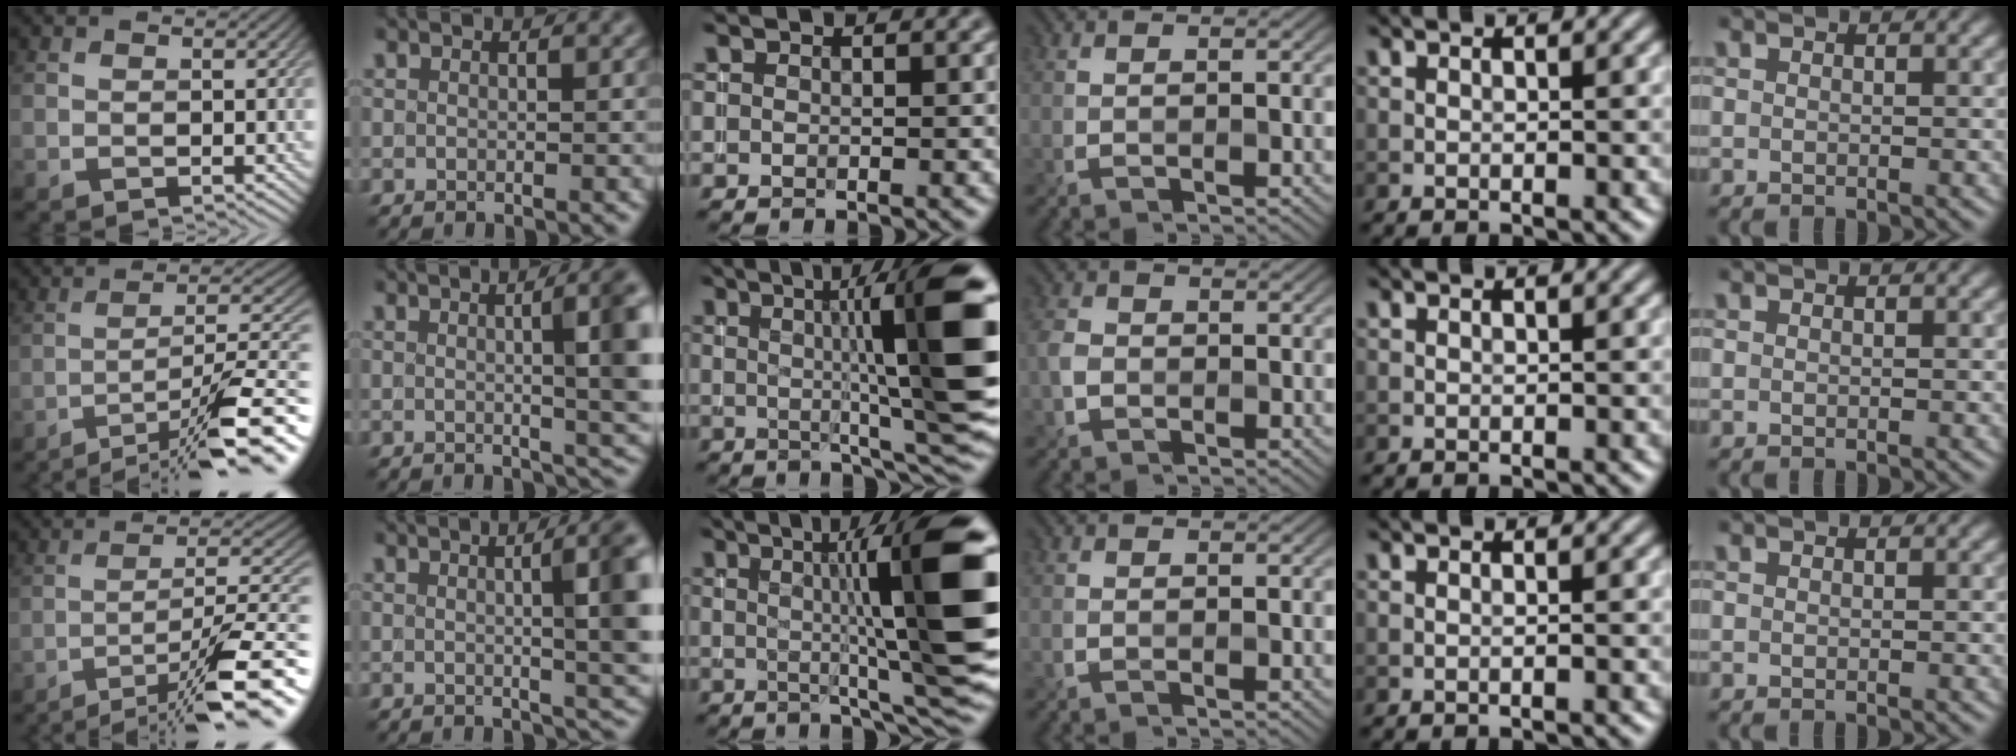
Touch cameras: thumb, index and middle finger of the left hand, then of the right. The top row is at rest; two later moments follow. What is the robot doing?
{"motion": "insert", "object": "backpack"}